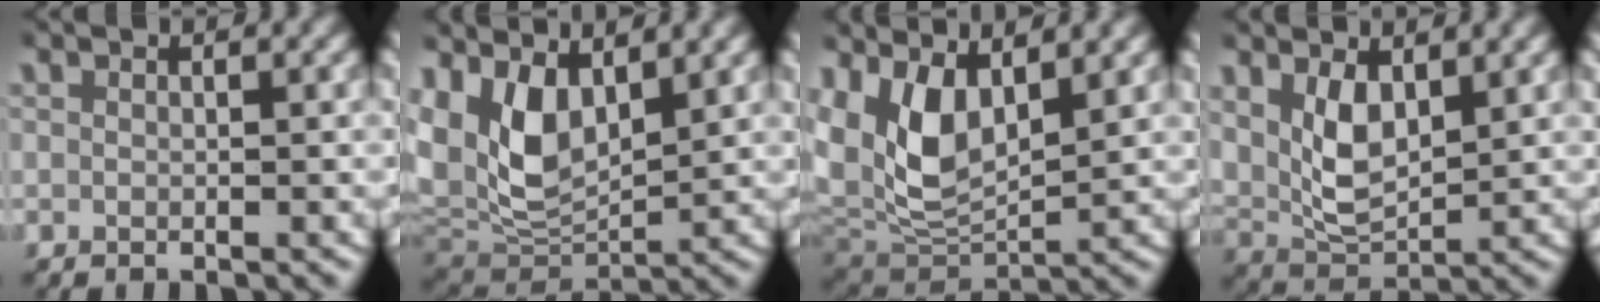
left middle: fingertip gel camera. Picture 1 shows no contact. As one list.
[{"total": 9.1, "force": [1.8, 7.1, 5.5], "torque": [-0.142, -0.015, 0.038]}, {"total": 8.5, "force": [2.2, 6.3, 5.2], "torque": [-0.138, -0.008, 0.043]}, {"total": 4.6, "force": [2.2, 2.9, 2.9], "torque": [-0.069, -0.014, 0.046]}]